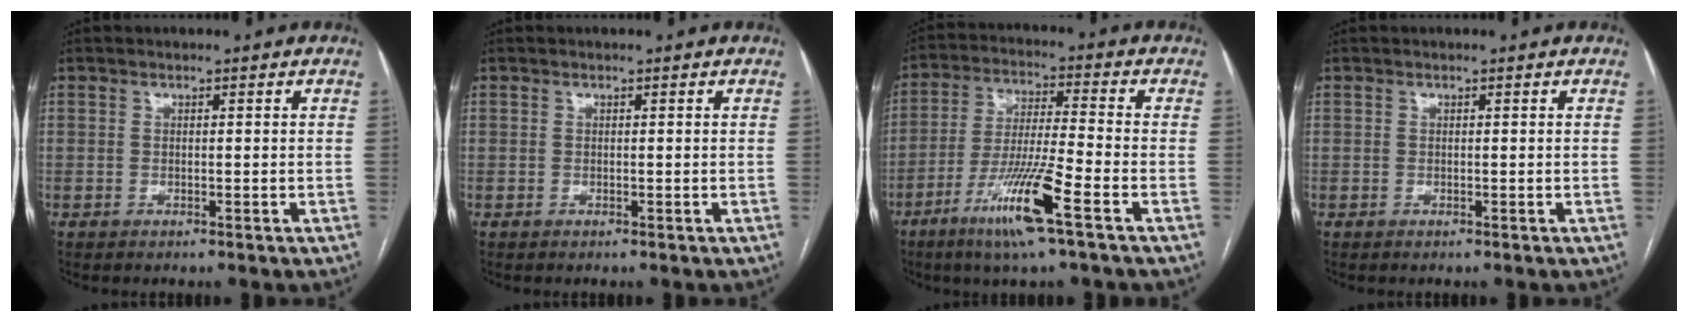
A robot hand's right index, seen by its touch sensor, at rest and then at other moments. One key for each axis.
{"total": 0.0}
{"total": 12.1, "fx": -6.2, "fy": -0.3, "fz": 10.4, "tx": -0.205, "ty": -0.022, "tz": -0.119}
{"total": 0.0}